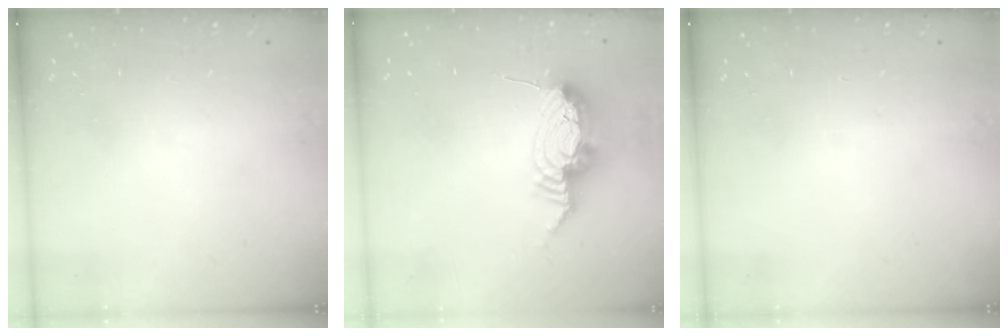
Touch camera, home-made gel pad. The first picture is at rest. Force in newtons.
{"total": 11.8, "press": 11.7, "slide": 1.6}
{"total": 0.0}